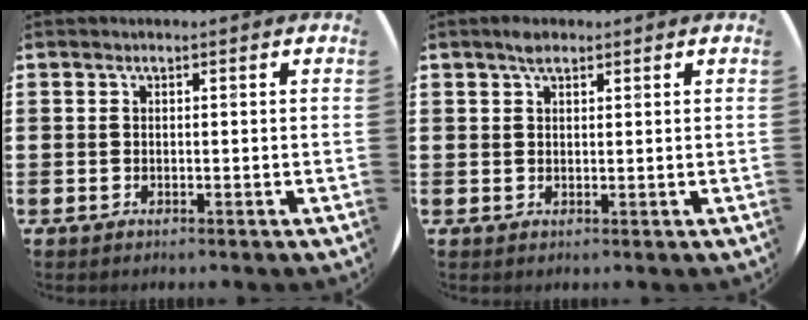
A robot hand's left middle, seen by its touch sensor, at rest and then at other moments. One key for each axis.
{"total": 1.8, "fx": 1.3, "fy": 0.7, "fz": 1.0, "tx": -0.014, "ty": 0.002, "tz": 0.021}